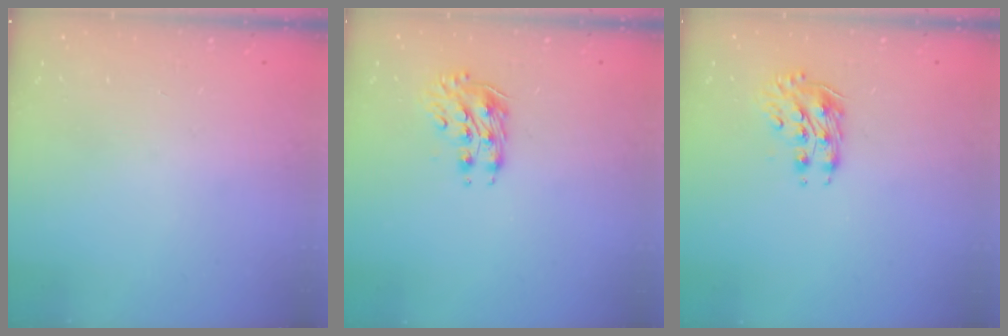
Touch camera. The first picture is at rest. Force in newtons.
{"total": 9.4, "press": 9.4, "slide": 0.9}
{"total": 9.4, "press": 9.4, "slide": 0.9}